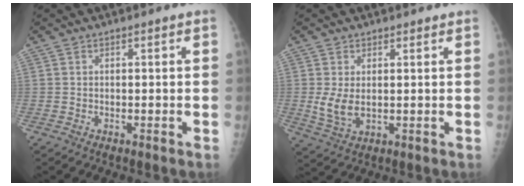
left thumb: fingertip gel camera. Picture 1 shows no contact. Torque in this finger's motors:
{"motor_torque": [0.17, 0.00, 0.70, -0.20, 0.18]}